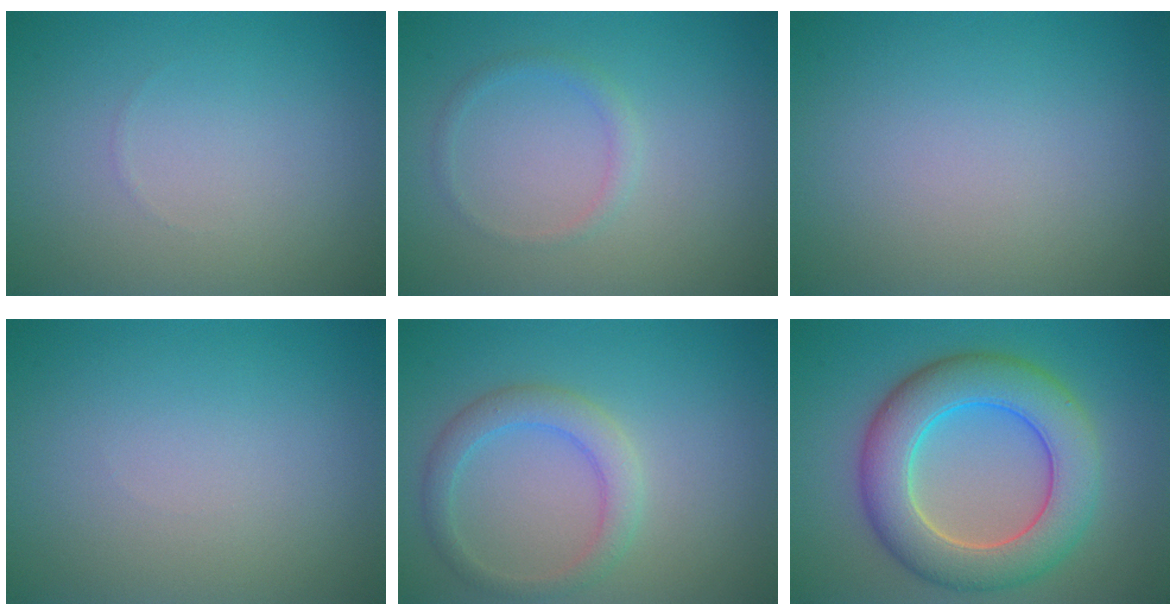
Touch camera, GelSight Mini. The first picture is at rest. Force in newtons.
{"total": 1.2, "press": 1.2, "slide": 0.0}
{"total": 0.0}
{"total": 0.0}
{"total": 2.9, "press": 2.9, "slide": 0.1}
{"total": 8.4, "press": 8.3, "slide": 0.6}